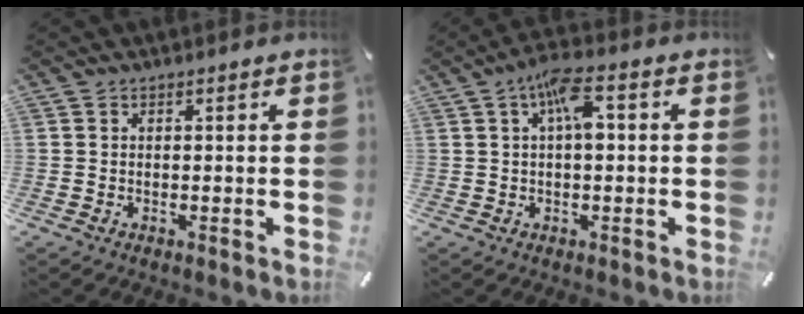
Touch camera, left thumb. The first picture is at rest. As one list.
[{"total": 7.7, "force": [1.4, 3.1, 6.9], "torque": [-0.117, 0.010, 0.021]}]